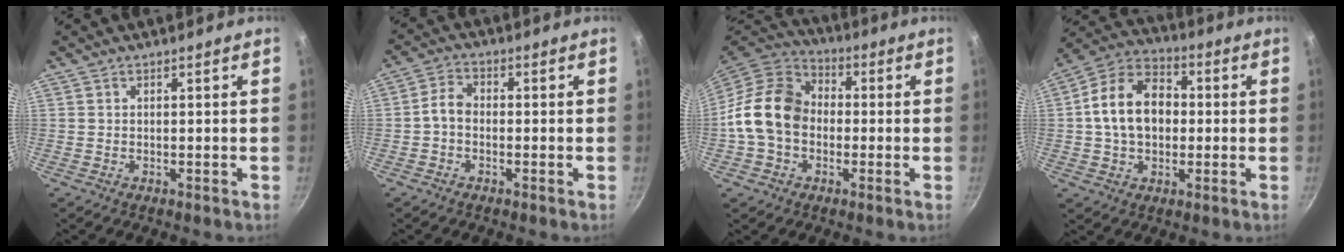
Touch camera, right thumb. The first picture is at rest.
{"total": 3.8, "force": [-0.9, 2.6, 2.6], "torque": [-0.053, 0.022, -0.028]}
{"total": 14.8, "force": [-1.2, 11.5, 9.2], "torque": [-0.141, 0.034, -0.039]}
{"total": 14.4, "force": [0.5, 10.4, 9.9], "torque": [-0.141, 0.028, -0.007]}